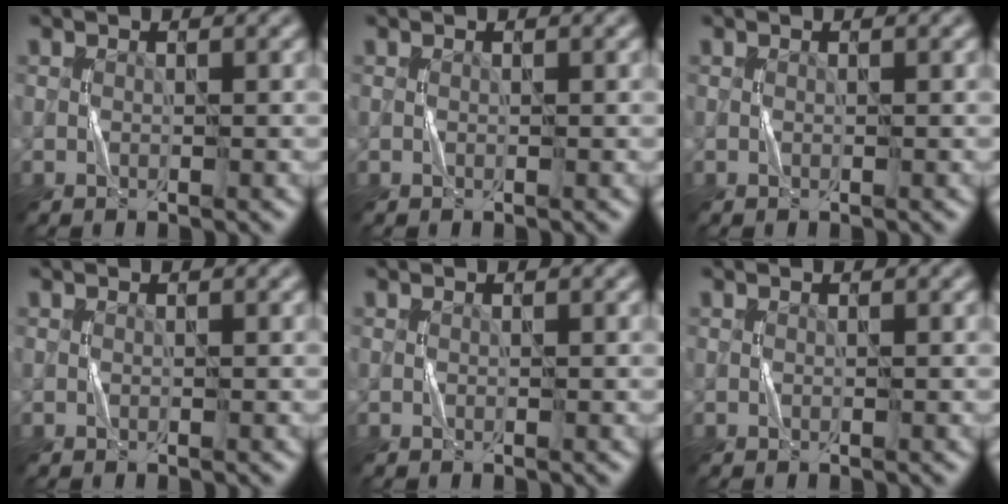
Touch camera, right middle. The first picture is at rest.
{"total": 0.0}
{"total": 0.0}
{"total": 0.0}
{"total": 0.0}
{"total": 0.0}